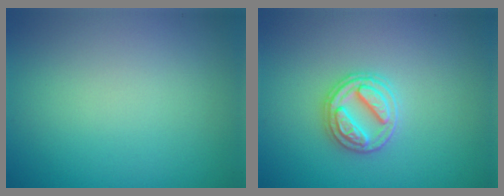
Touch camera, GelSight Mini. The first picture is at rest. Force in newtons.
{"total": 3.1, "press": 2.9, "slide": 1.0}